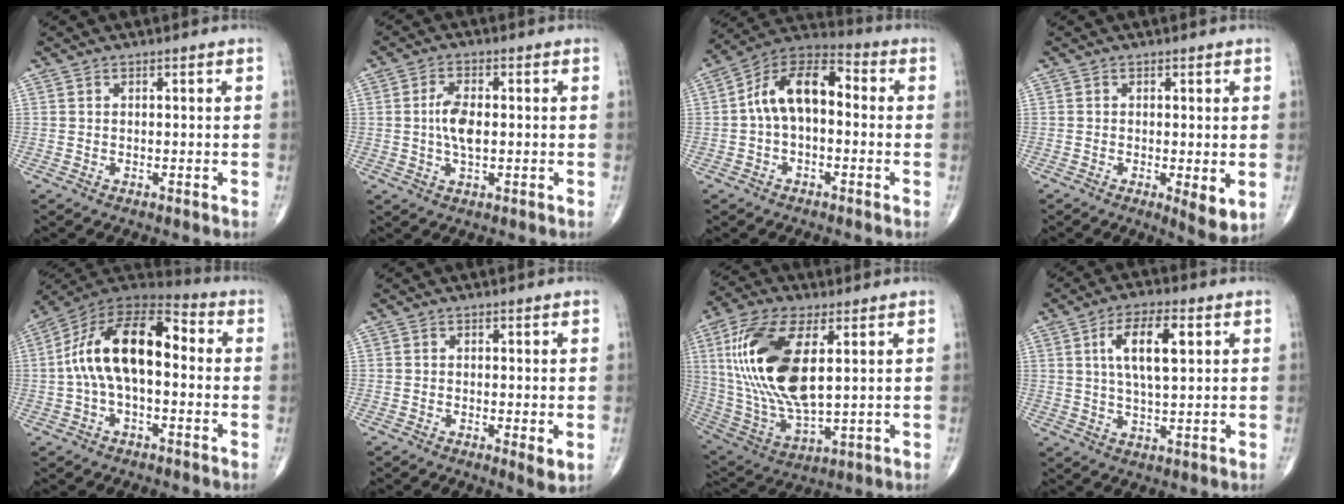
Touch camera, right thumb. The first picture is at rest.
{"total": 5.5, "force": [0.1, 2.5, 4.8], "torque": [-0.096, 0.003, -0.001]}
{"total": 12.3, "force": [0.2, 7.1, 10.1], "torque": [-0.159, 0.044, -0.012]}
{"total": 4.6, "force": [-0.8, 1.3, 4.3], "torque": [-0.067, -0.015, -0.014]}
{"total": 17.1, "force": [0.5, 8.7, 14.7], "torque": [-0.253, 0.050, -0.004]}
{"total": 2.4, "force": [-0.4, 0.6, 2.3], "torque": [-0.042, -0.011, -0.011]}
{"total": 21.4, "force": [4.8, 9.6, 18.6], "torque": [-0.388, -0.020, 0.093]}
{"total": 9.6, "force": [2.9, 3.6, 8.5], "torque": [-0.145, -0.001, 0.051]}